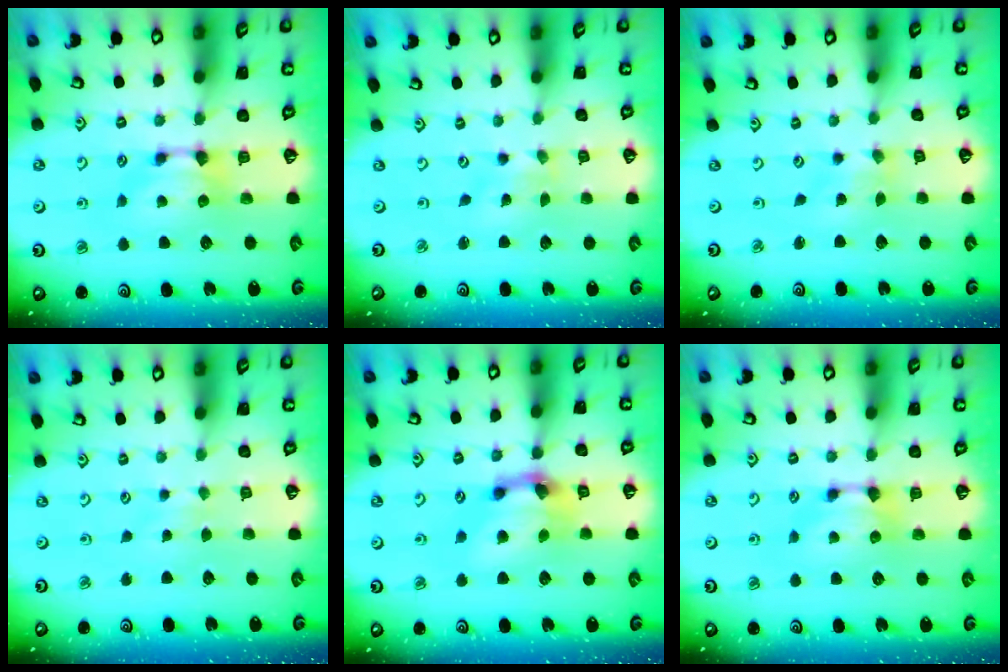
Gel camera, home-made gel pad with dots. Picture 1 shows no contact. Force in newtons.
{"total": 4.6, "press": 4.6, "slide": 0.8}
{"total": 3.5, "press": 3.4, "slide": 0.9}
{"total": 3.5, "press": 3.4, "slide": 0.5}
{"total": 5.3, "press": 4.9, "slide": 1.8}
{"total": 0.0}